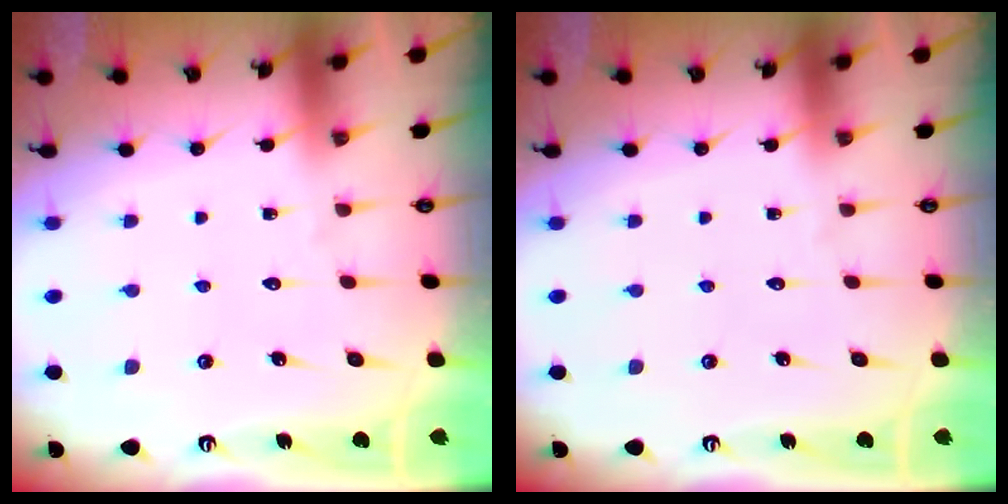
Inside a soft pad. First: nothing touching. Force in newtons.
{"total": 0.0}